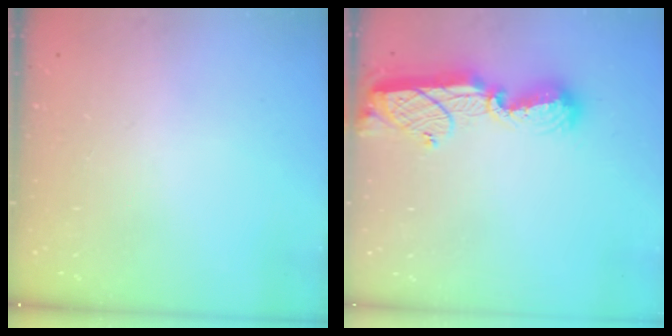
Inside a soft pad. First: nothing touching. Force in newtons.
{"total": 12.7, "press": 12.7, "slide": 1.0}